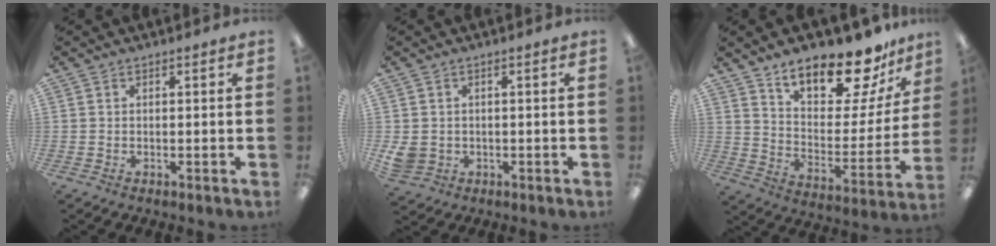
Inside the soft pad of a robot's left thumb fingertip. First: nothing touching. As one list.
[{"total": 3.4, "force": [-0.1, 3.2, 1.2], "torque": [-0.030, 0.003, 0.000]}, {"total": 19.2, "force": [15.7, 6.5, 9.0], "torque": [-0.139, -0.115, 0.267]}]